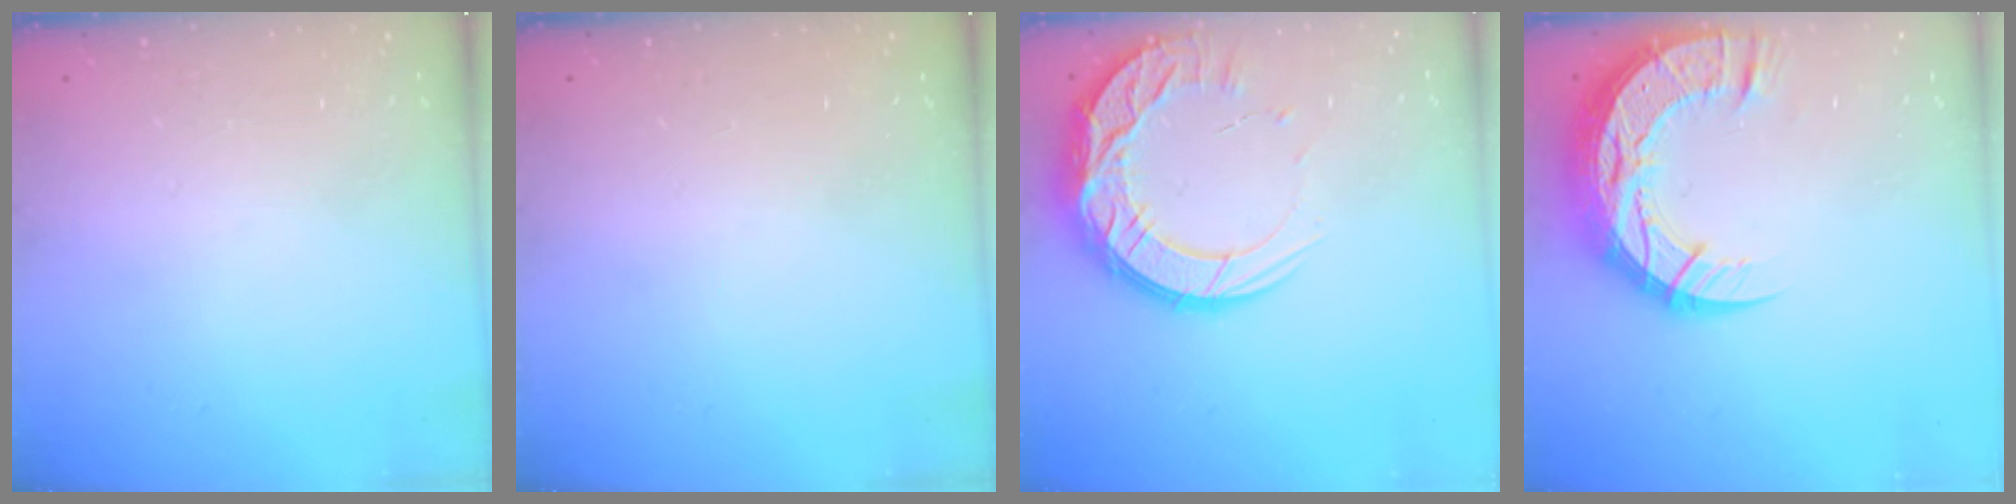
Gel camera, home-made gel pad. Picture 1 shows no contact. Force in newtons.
{"total": 0.0}
{"total": 16.5, "press": 16.5, "slide": 1.4}
{"total": 19.2, "press": 19.1, "slide": 1.4}